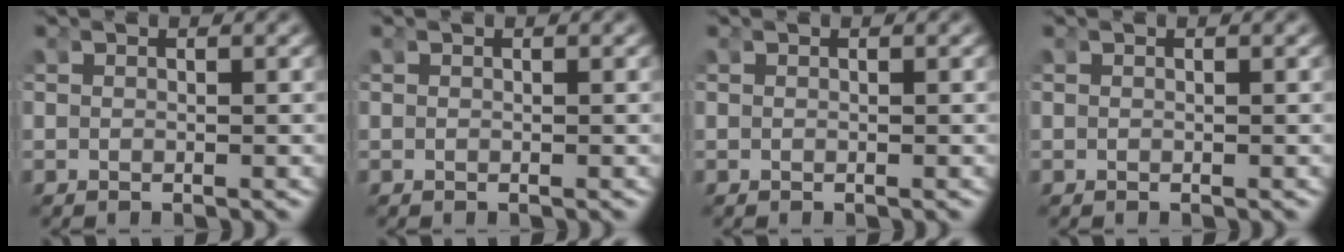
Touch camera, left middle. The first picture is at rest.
{"total": 0.0}
{"total": 0.0}
{"total": 0.0}